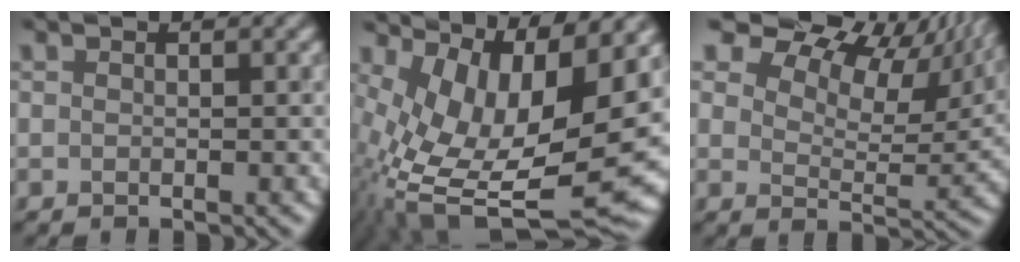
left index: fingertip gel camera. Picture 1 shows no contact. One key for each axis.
{"total": 15.5, "fx": 0.9, "fy": 6.5, "fz": 14.0, "tx": -0.249, "ty": -0.016, "tz": 0.035}
{"total": 13.8, "fx": 9.9, "fy": 6.5, "fz": 7.1, "tx": -0.128, "ty": 0.034, "tz": 0.140}